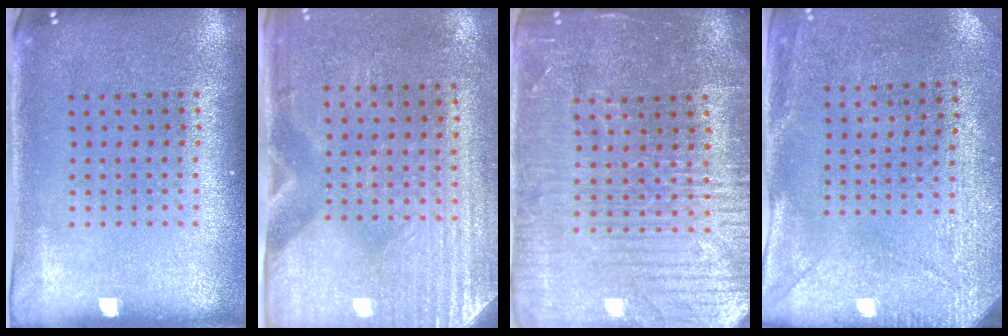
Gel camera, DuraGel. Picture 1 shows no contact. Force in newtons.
{"total": 3.0, "press": 2.6, "slide": 1.5}
{"total": 4.4, "press": 4.1, "slide": 1.5}
{"total": 3.0, "press": 2.3, "slide": 1.9}